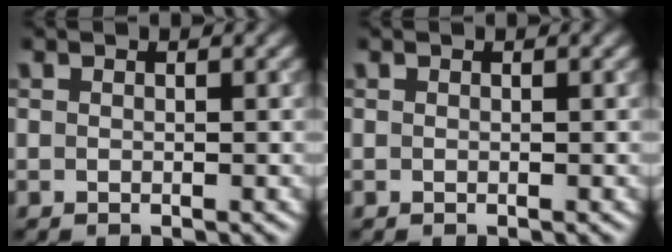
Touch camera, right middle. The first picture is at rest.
{"total": 0.0}